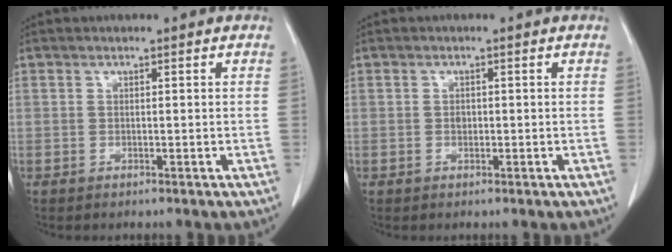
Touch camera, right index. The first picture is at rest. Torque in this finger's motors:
{"motor_torque": [0.12, -0.09, 0.08, 0.03]}